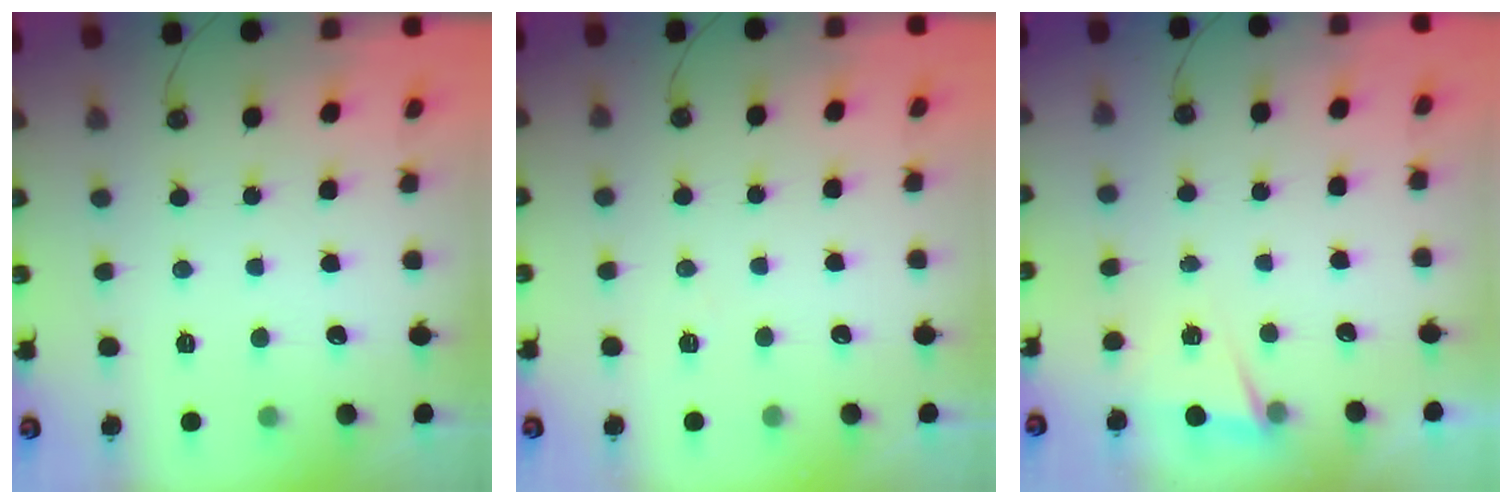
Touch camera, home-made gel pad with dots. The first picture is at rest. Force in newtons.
{"total": 5.5, "press": 3.3, "slide": 4.4}
{"total": 2.4, "press": 2.2, "slide": 1.1}